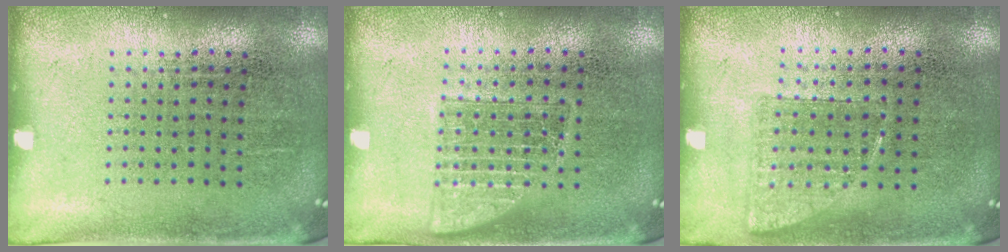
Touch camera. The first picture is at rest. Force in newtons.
{"total": 1.0, "press": 1.0, "slide": 0.3}
{"total": 0.7, "press": 0.7, "slide": 0.3}